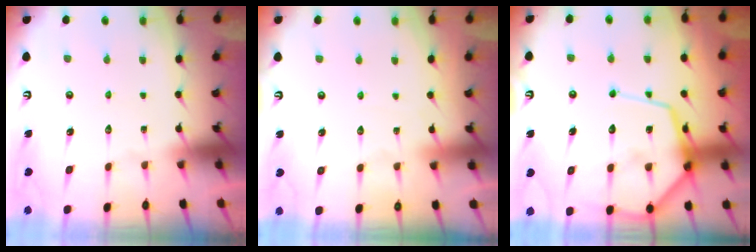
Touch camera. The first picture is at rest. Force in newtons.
{"total": 2.9, "press": 2.9, "slide": 0.4}
{"total": 15.8, "press": 15.7, "slide": 1.5}